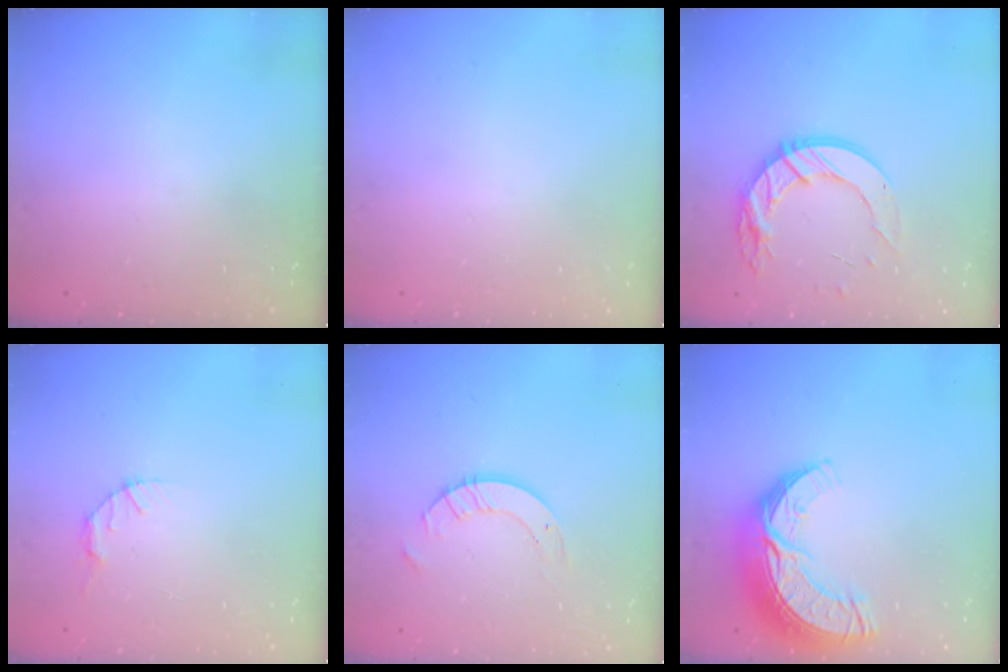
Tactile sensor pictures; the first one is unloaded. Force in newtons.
{"total": 0.0}
{"total": 14.7, "press": 14.6, "slide": 1.3}
{"total": 2.8, "press": 2.8, "slide": 0.4}
{"total": 6.1, "press": 6.1, "slide": 0.6}
{"total": 17.3, "press": 17.2, "slide": 1.2}